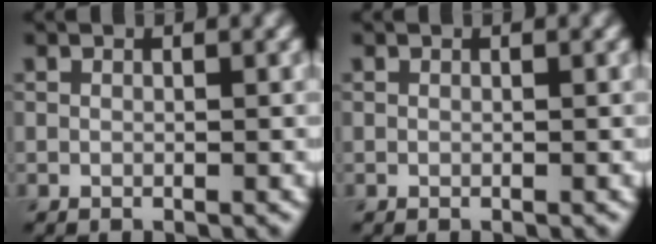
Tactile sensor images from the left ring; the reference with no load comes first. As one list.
[{"total": 0.0}]